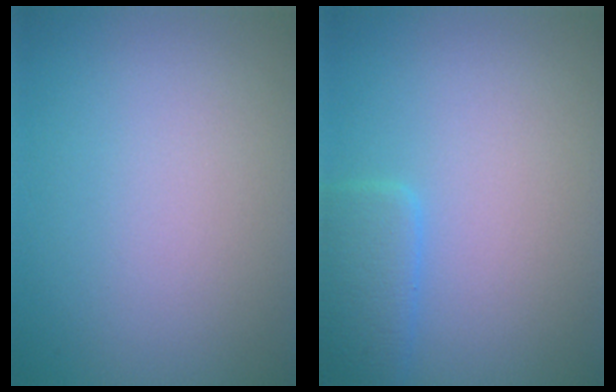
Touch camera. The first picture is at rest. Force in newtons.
{"total": 2.7, "press": 2.7, "slide": 0.1}